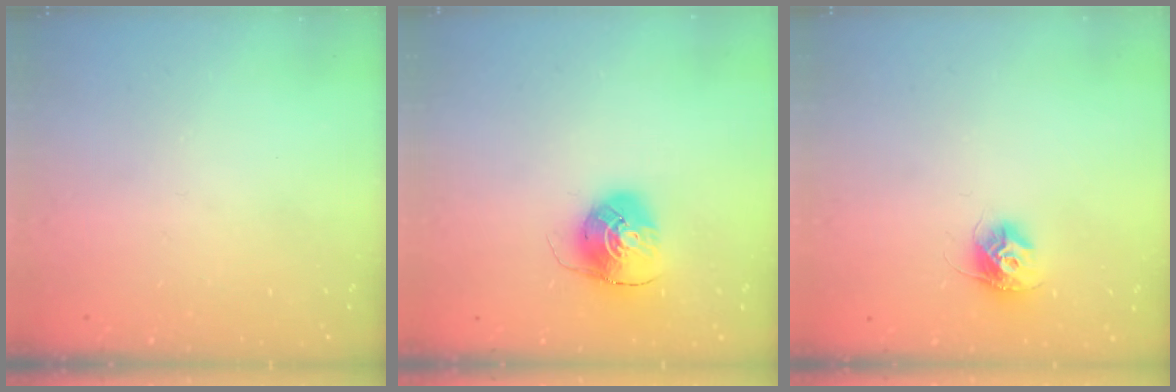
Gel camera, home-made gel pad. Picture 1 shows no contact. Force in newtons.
{"total": 10.3, "press": 10.3, "slide": 0.4}
{"total": 9.5, "press": 9.5, "slide": 0.2}